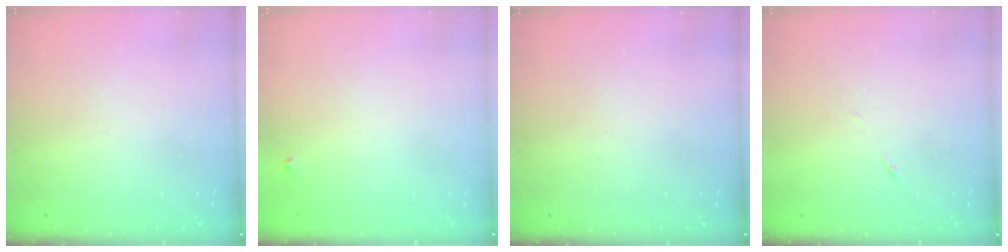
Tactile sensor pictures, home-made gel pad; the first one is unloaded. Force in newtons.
{"total": 3.3, "press": 3.3, "slide": 0.5}
{"total": 0.0}
{"total": 2.9, "press": 2.7, "slide": 1.0}